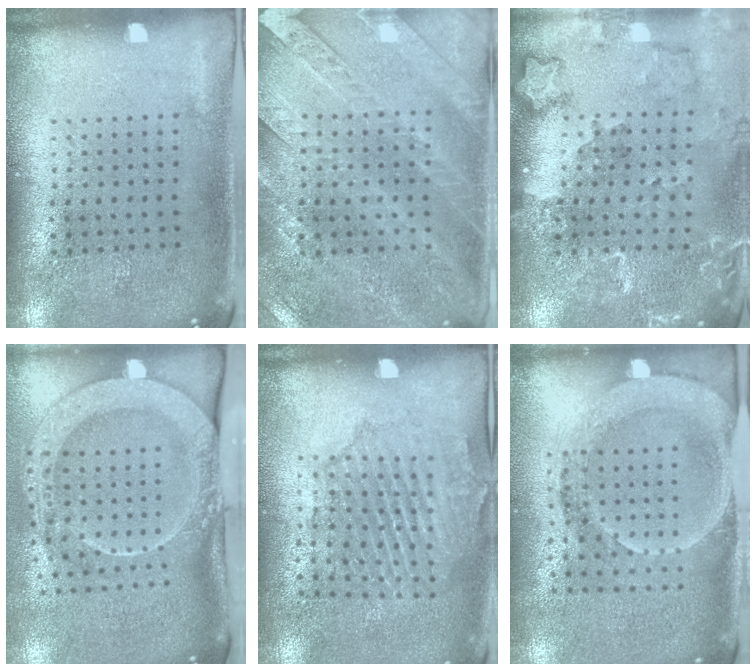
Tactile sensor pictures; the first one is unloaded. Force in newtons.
{"total": 3.0, "press": 2.7, "slide": 1.4}
{"total": 1.8, "press": 1.7, "slide": 0.2}
{"total": 2.9, "press": 2.1, "slide": 2.0}
{"total": 1.5, "press": 1.5, "slide": 0.4}
{"total": 1.8, "press": 1.7, "slide": 0.7}